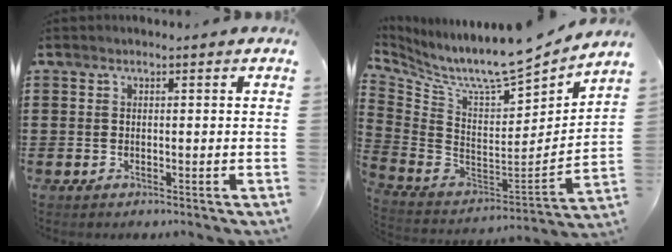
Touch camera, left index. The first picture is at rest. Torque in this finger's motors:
{"motor_torque": [2.14, 0.00, 0.36, 0.15]}